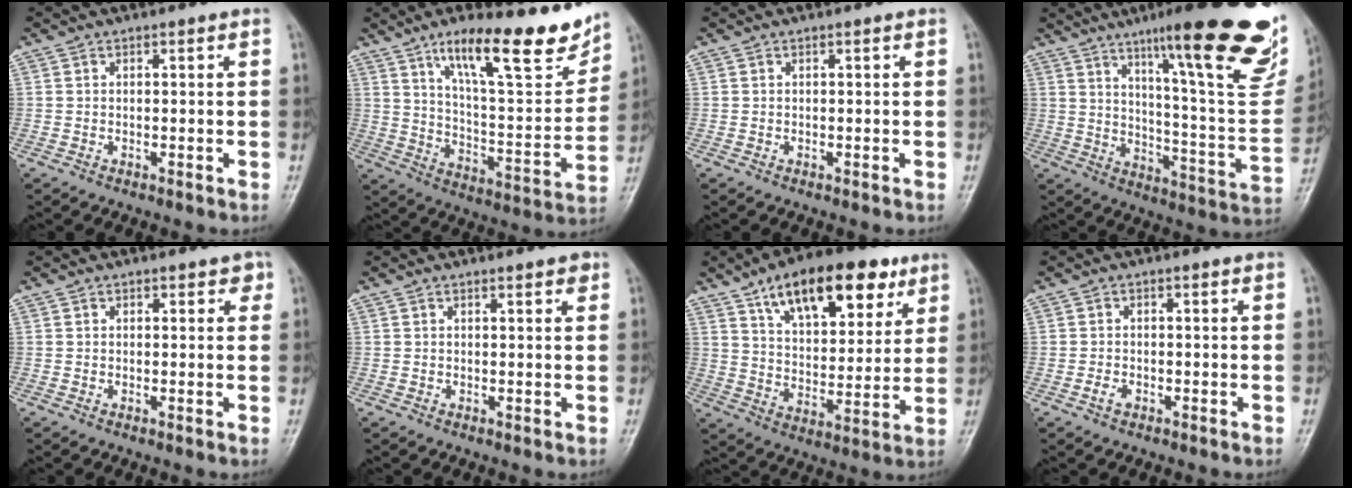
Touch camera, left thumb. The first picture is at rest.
{"total": 20.9, "force": [13.7, 5.8, 14.7], "torque": [-0.184, -0.067, 0.221]}
{"total": 0.0}
{"total": 29.7, "force": [17.0, 5.6, 23.6], "torque": [-0.277, -0.059, 0.247]}
{"total": 1.8, "force": [1.0, 1.2, 0.8], "torque": [0.013, -0.001, 0.007]}
{"total": 1.6, "force": [1.1, 0.6, 1.0], "torque": [-0.007, -0.004, 0.012]}
{"total": 19.8, "force": [11.2, 9.4, 13.3], "torque": [-0.162, -0.032, 0.182]}
{"total": 1.3, "force": [-0.7, 0.8, 0.8], "torque": [-0.015, 0.003, -0.014]}